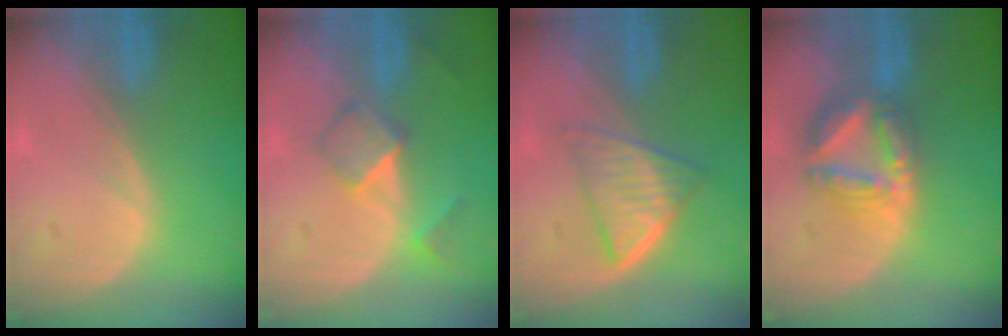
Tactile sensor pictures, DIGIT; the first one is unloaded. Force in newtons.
{"total": 5.1, "press": 4.4, "slide": 2.6}
{"total": 6.3, "press": 5.4, "slide": 3.1}
{"total": 8.2, "press": 7.1, "slide": 4.1}